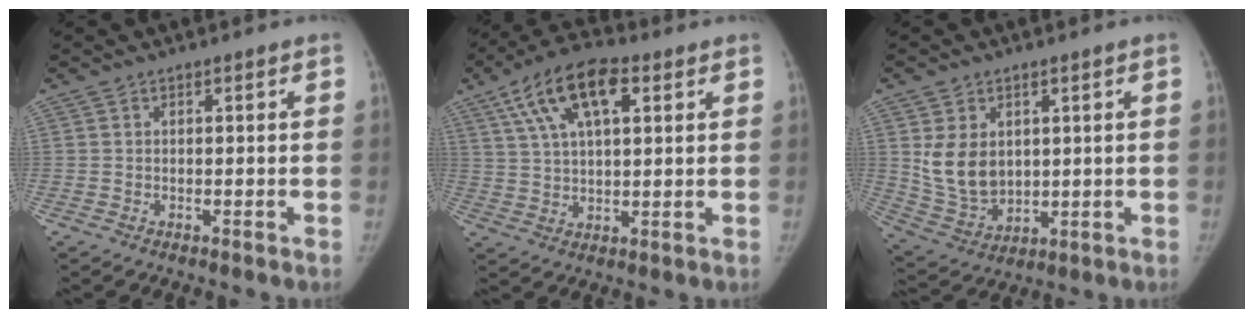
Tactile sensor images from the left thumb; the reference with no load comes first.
{"total": 13.7, "force": [5.9, 6.2, 10.7], "torque": [-0.185, 0.007, 0.103]}
{"total": 10.0, "force": [2.3, 7.4, 6.4], "torque": [-0.091, -0.021, 0.068]}